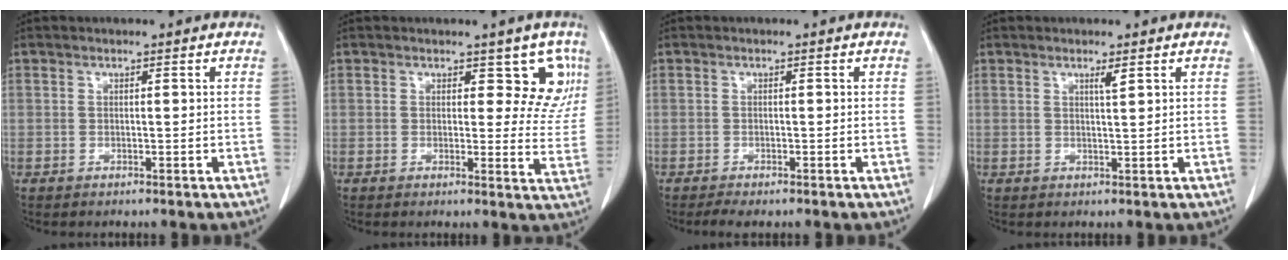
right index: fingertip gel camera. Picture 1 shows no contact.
{"total": 5.8, "force": [3.4, 3.6, 3.1], "torque": [-0.008, -0.011, 0.027]}
{"total": 1.7, "force": [-1.3, 0.4, 1.0], "torque": [-0.020, -0.005, -0.022]}
{"total": 1.3, "force": [0.8, -0.1, 1.0], "torque": [-0.021, -0.005, 0.015]}